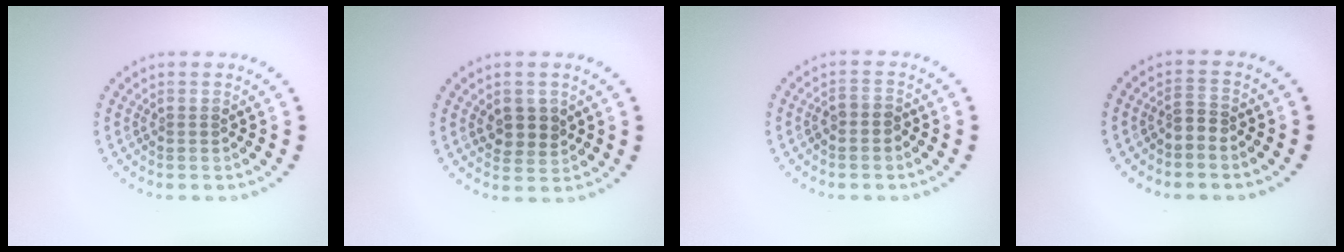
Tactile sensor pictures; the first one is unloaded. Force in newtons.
{"total": 2.5, "press": 2.3, "slide": 0.8}
{"total": 1.5, "press": 1.2, "slide": 0.8}
{"total": 1.2, "press": 0.7, "slide": 1.0}